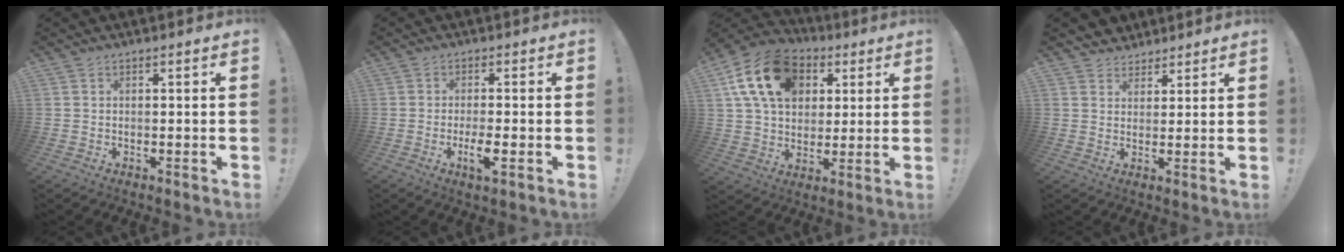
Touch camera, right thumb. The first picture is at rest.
{"total": 5.3, "force": [-2.1, 0.9, 4.8], "torque": [-0.091, -0.004, -0.035]}
{"total": 19.6, "force": [7.2, 14.1, 11.7], "torque": [-0.192, -0.012, 0.137]}
{"total": 4.3, "force": [3.2, 2.8, -0.3], "torque": [-0.002, -0.022, 0.062]}